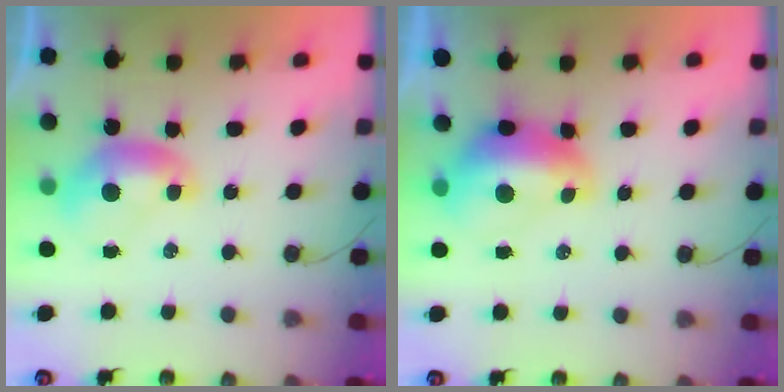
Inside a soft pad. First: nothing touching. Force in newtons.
{"total": 2.8, "press": 2.7, "slide": 0.7}